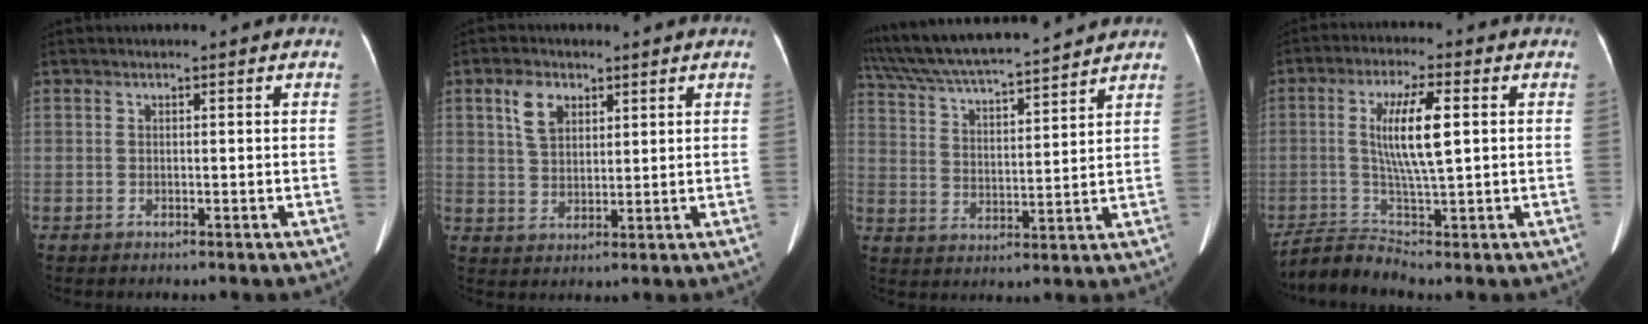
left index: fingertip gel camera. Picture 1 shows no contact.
{"total": 4.6, "force": [2.2, 2.8, 2.9], "torque": [-0.058, 0.006, 0.053]}
{"total": 17.8, "force": [16.2, 1.0, 7.4], "torque": [-0.135, 0.021, 0.267]}
{"total": 8.4, "force": [-1.0, 0.9, 8.3], "torque": [-0.175, 0.010, -0.011]}